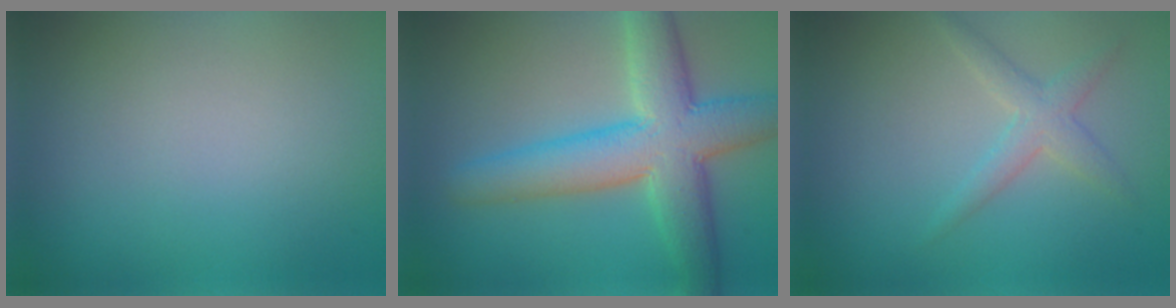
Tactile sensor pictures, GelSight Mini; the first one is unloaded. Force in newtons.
{"total": 8.3, "press": 8.3, "slide": 0.2}
{"total": 2.3, "press": 2.3, "slide": 0.0}